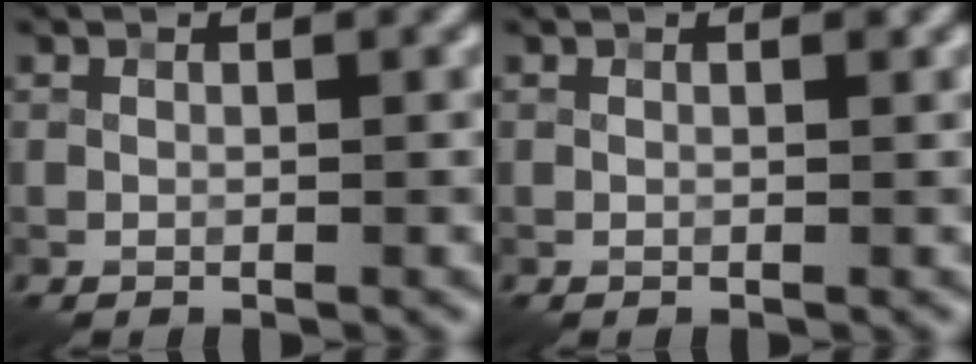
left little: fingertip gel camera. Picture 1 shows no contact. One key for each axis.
{"total": 0.0}